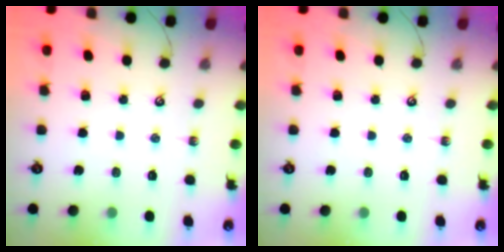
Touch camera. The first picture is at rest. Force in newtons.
{"total": 0.0}